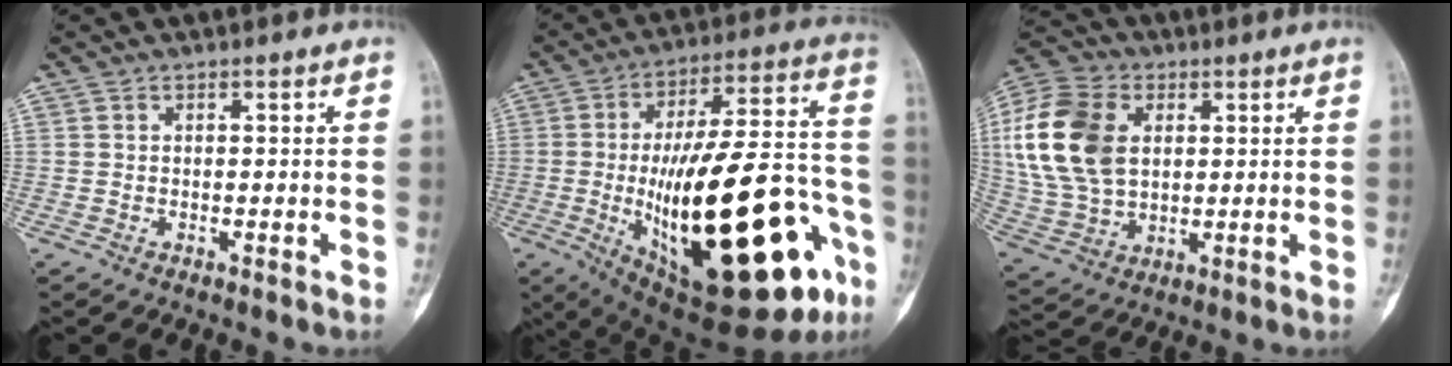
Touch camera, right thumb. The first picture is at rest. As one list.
[{"total": 37.2, "force": [-11.1, 13.2, 33.0], "torque": [-0.457, 0.026, -0.148]}, {"total": 18.2, "force": [3.7, 12.4, 12.9], "torque": [-0.261, 0.002, 0.072]}]